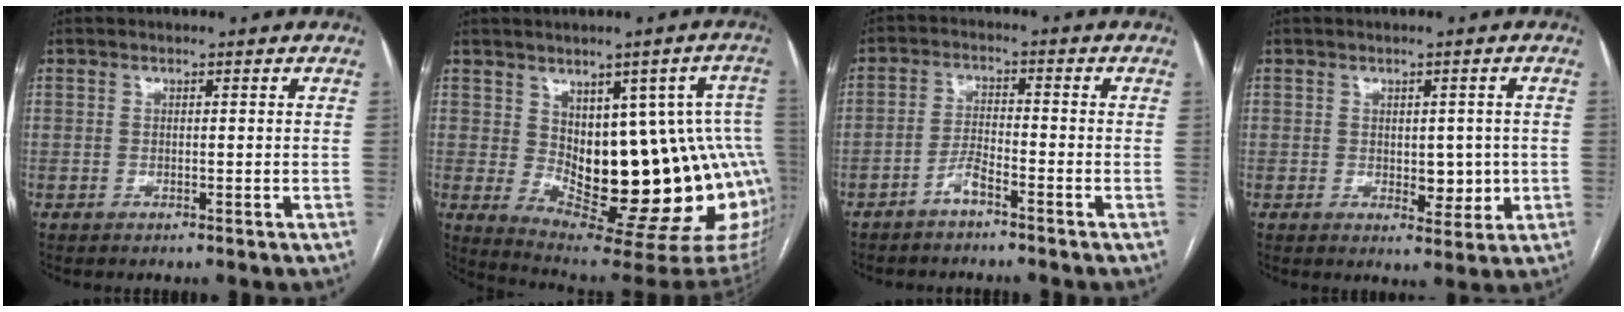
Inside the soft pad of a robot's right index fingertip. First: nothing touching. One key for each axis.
{"total": 21.3, "fx": -0.8, "fy": 7.2, "fz": 20.0, "tx": -0.165, "ty": 0.019, "tz": 0.016}
{"total": 3.2, "fx": -2.5, "fy": 0.5, "fz": 2.0, "tx": -0.040, "ty": 0.007, "tz": -0.049}
{"total": 4.7, "fx": -0.1, "fy": 2.7, "fz": 3.8, "tx": -0.045, "ty": 0.000, "tz": 0.008}